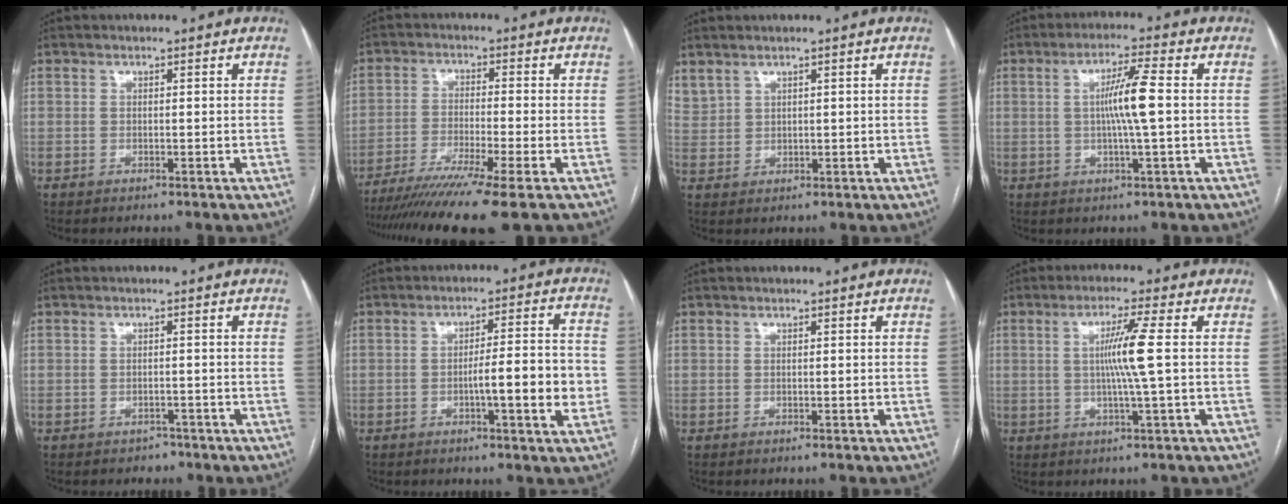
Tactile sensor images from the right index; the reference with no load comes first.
{"total": 13.2, "force": [-10.2, -1.8, 8.2], "torque": [-0.131, -0.039, -0.161]}
{"total": 3.0, "force": [2.5, 1.4, 0.8], "torque": [-0.025, 0.013, 0.062]}
{"total": 6.7, "force": [0.3, -0.4, 6.7], "torque": [-0.121, 0.001, 0.003]}
{"total": 2.0, "force": [-1.6, 1.2, 0.1], "torque": [-0.010, 0.003, -0.022]}
{"total": 9.1, "force": [-2.1, 0.7, 8.8], "torque": [-0.128, 0.008, -0.032]}
{"total": 0.0}
{"total": 6.3, "force": [0.4, -1.3, 6.2], "torque": [-0.113, -0.001, 0.010]}